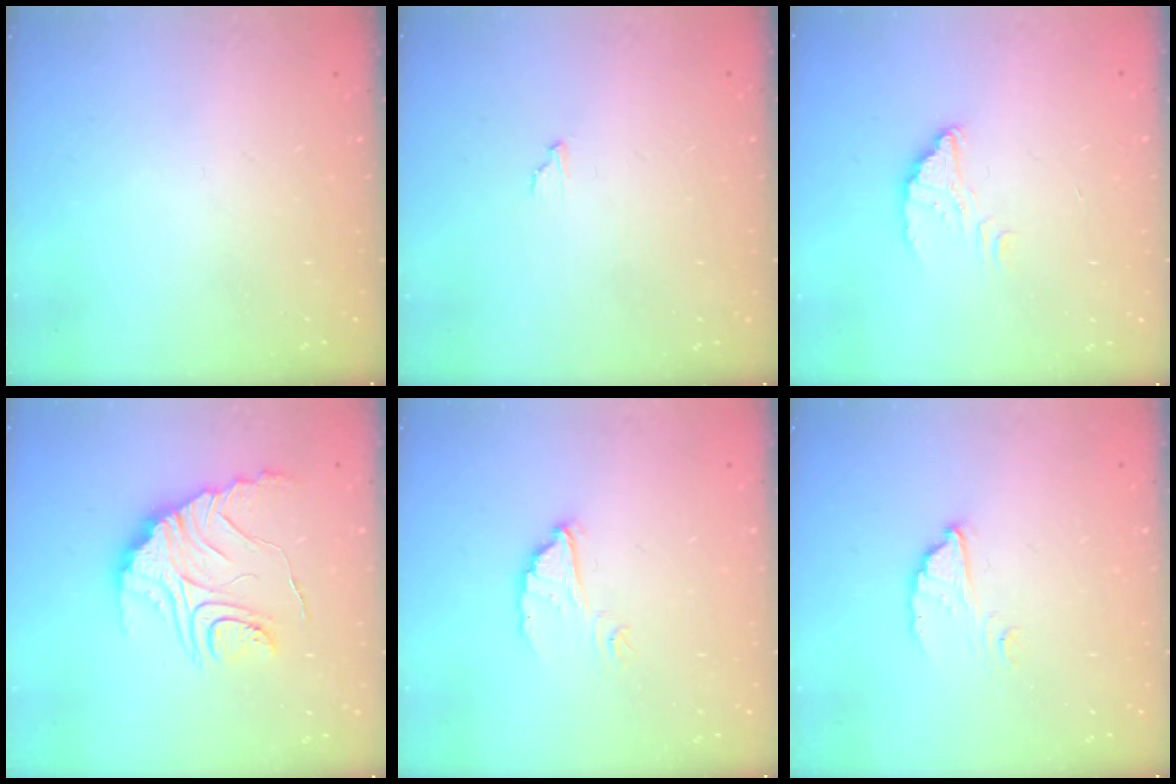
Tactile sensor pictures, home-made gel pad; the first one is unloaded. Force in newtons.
{"total": 2.3, "press": 2.3, "slide": 0.1}
{"total": 3.2, "press": 3.2, "slide": 0.2}
{"total": 13.3, "press": 13.3, "slide": 0.6}
{"total": 4.6, "press": 4.6, "slide": 0.3}
{"total": 4.1, "press": 4.1, "slide": 0.1}